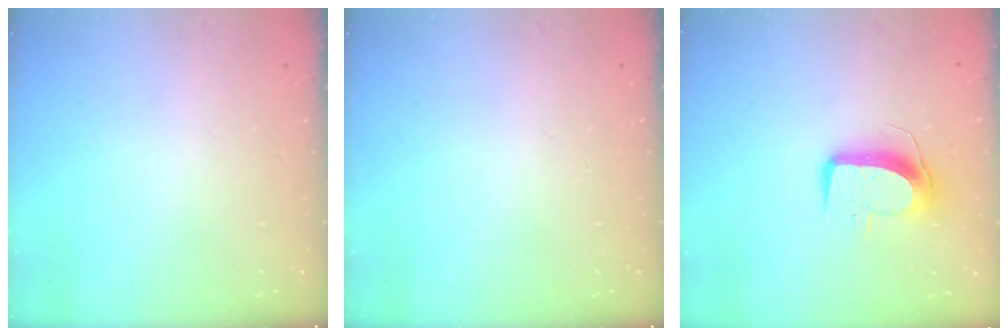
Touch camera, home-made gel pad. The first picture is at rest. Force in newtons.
{"total": 0.0}
{"total": 10.0, "press": 10.0, "slide": 0.5}